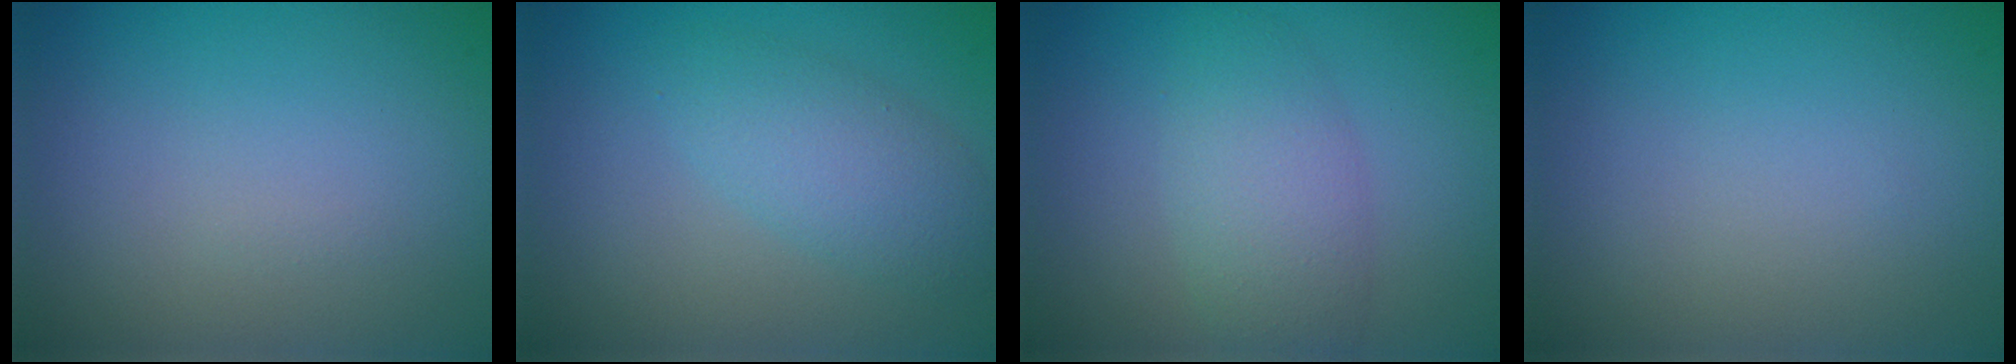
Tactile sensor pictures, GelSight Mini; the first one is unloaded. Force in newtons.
{"total": 3.3, "press": 3.3, "slide": 0.0}
{"total": 3.8, "press": 3.8, "slide": 0.1}
{"total": 0.0}